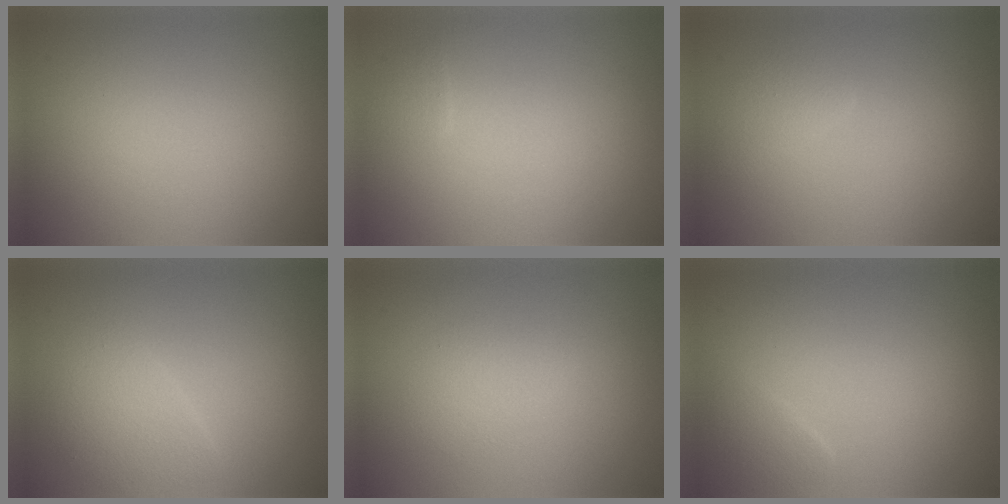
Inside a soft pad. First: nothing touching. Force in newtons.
{"total": 0.7, "press": 0.7, "slide": 0.1}
{"total": 1.3, "press": 1.3, "slide": 0.1}
{"total": 2.5, "press": 2.5, "slide": 0.1}
{"total": 1.6, "press": 1.6, "slide": 0.1}
{"total": 1.2, "press": 1.2, "slide": 0.0}